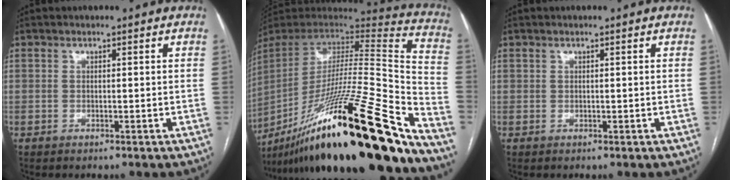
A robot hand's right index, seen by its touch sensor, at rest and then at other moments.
{"total": 41.9, "force": [-28.8, 3.6, 30.2], "torque": [-0.456, -0.075, -0.452]}
{"total": 0.0}